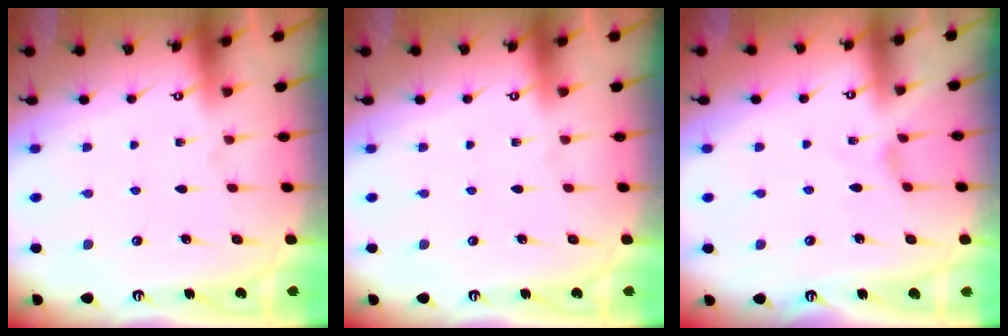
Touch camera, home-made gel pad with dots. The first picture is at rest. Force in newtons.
{"total": 0.0}
{"total": 0.0}